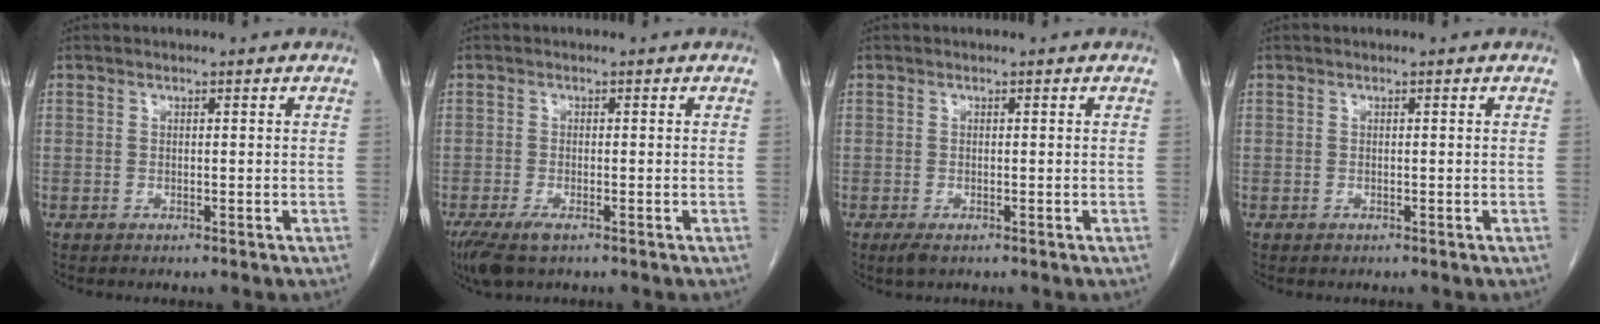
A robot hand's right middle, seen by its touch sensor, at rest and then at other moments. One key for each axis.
{"total": 4.1, "fx": -2.6, "fy": 1.2, "fz": 3.0, "tx": -0.063, "ty": -0.011, "tz": -0.044}
{"total": 1.6, "fx": -0.9, "fy": 0.6, "fz": 1.1, "tx": -0.023, "ty": -0.004, "tz": -0.011}
{"total": 0.0}